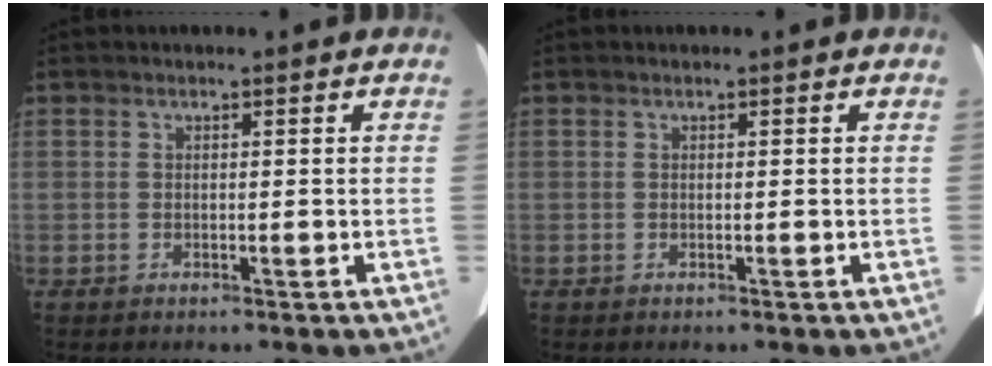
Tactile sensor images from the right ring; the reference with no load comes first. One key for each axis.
{"total": 0.0}